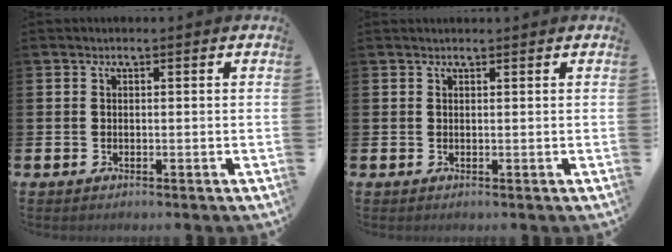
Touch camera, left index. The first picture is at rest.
{"total": 0.6, "force": [0.6, 0.0, 0.0], "torque": [0.010, -0.004, 0.009]}